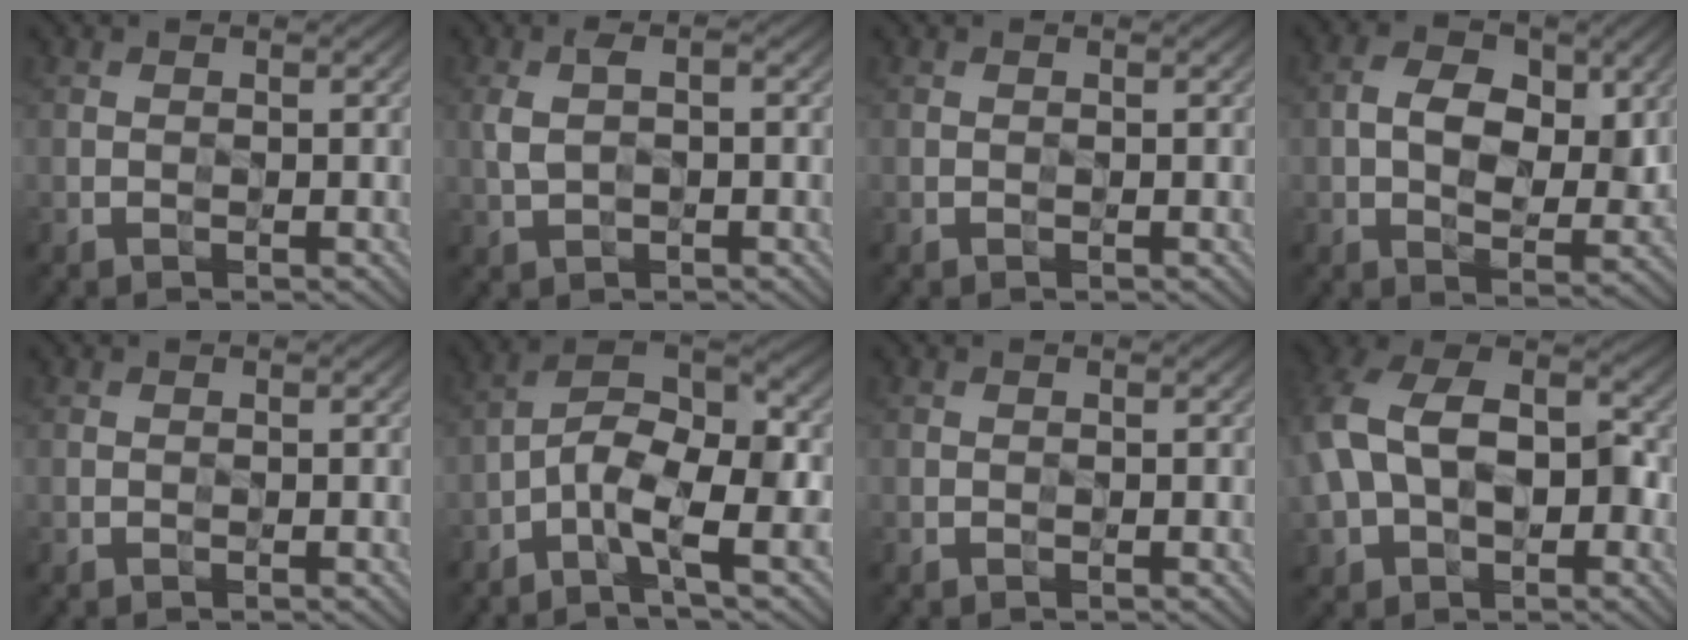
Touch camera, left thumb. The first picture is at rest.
{"total": 2.8, "force": [0.3, 1.6, 2.3], "torque": [-0.056, 0.000, 0.006]}
{"total": 0.0}
{"total": 7.0, "force": [1.3, 4.3, 5.3], "torque": [-0.093, -0.004, 0.019]}
{"total": 0.0}
{"total": 9.3, "force": [-4.2, 3.1, 7.8], "torque": [-0.139, 0.005, -0.087]}
{"total": 0.0}
{"total": 13.3, "force": [-0.1, 9.1, 9.7], "torque": [-0.213, 0.008, 0.006]}